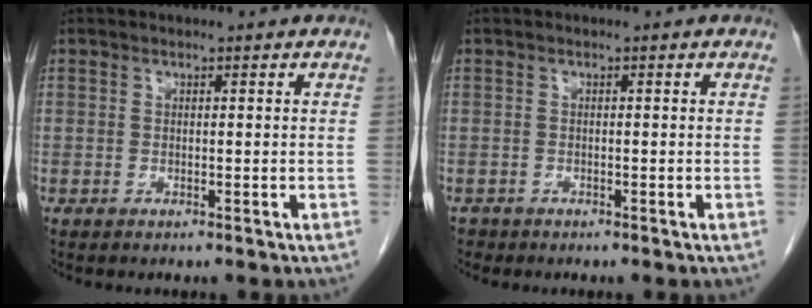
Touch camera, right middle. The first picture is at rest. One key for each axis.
{"total": 1.0, "fx": -0.8, "fy": 0.6, "fz": -0.1, "tx": -0.006, "ty": 0.002, "tz": -0.014}